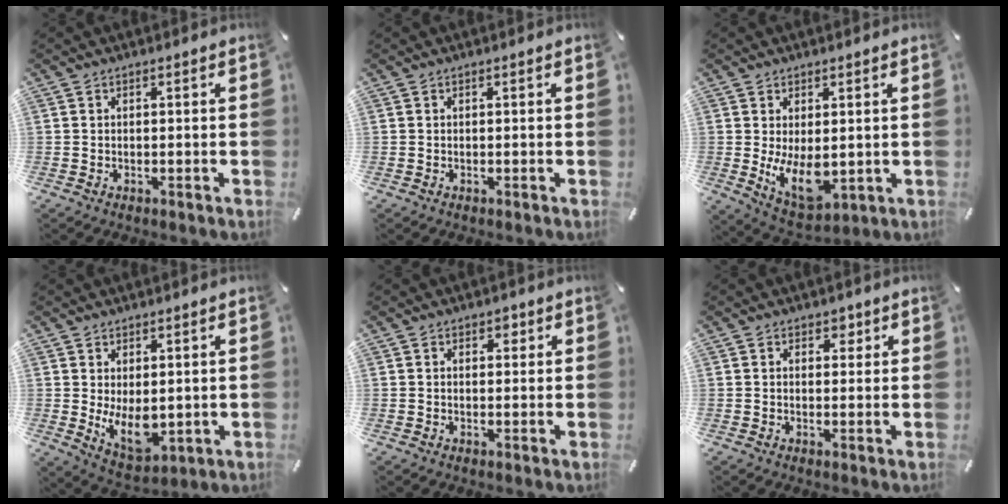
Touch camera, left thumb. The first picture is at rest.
{"total": 0.0}
{"total": 9.9, "force": [0.2, 5.6, 8.2], "torque": [-0.146, -0.017, 0.011]}
{"total": 8.9, "force": [0.4, 5.5, 6.9], "torque": [-0.112, -0.017, 0.014]}
{"total": 2.0, "force": [0.7, 1.5, 1.2], "torque": [-0.011, 0.000, 0.007]}
{"total": 2.7, "force": [1.1, 2.0, 1.3], "torque": [-0.006, -0.002, 0.012]}